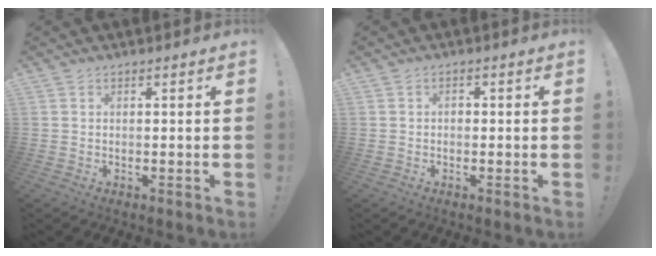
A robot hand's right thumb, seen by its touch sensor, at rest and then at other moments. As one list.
[{"total": 1.3, "force": [-0.8, 0.8, 0.7], "torque": [-0.012, 0.004, -0.014]}]